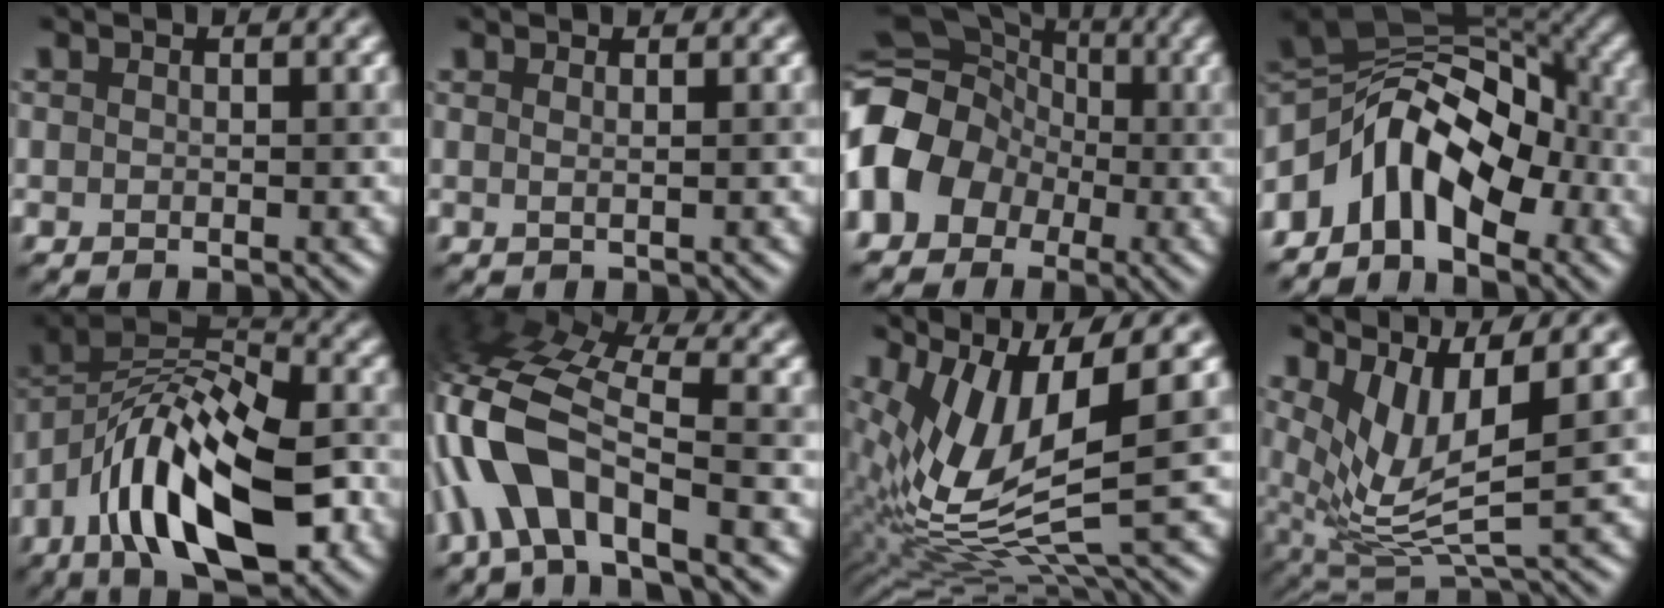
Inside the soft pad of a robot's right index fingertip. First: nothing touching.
{"total": 1.0, "force": [0.3, 0.5, 0.8], "torque": [-0.003, 0.000, -0.005]}
{"total": 10.9, "force": [-1.9, 9.6, 4.9], "torque": [-0.086, 0.000, -0.069]}
{"total": 8.5, "force": [-3.0, 4.8, 6.3], "torque": [-0.084, 0.022, -0.066]}
{"total": 12.4, "force": [-4.5, 5.3, 10.3], "torque": [-0.156, 0.023, -0.081]}
{"total": 9.6, "force": [-2.9, 4.4, 8.0], "torque": [-0.161, 0.023, -0.066]}
{"total": 11.8, "force": [1.1, 3.4, 11.2], "torque": [-0.227, -0.005, 0.035]}
{"total": 6.3, "force": [2.5, 1.7, 5.5], "torque": [-0.113, -0.002, 0.054]}